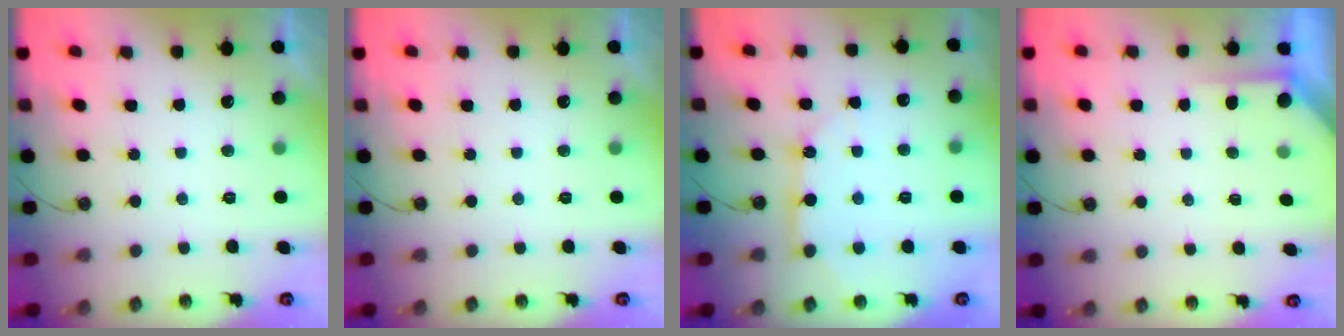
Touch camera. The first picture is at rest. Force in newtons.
{"total": 0.0}
{"total": 8.6, "press": 8.6, "slide": 0.3}
{"total": 1.5, "press": 1.5, "slide": 0.3}